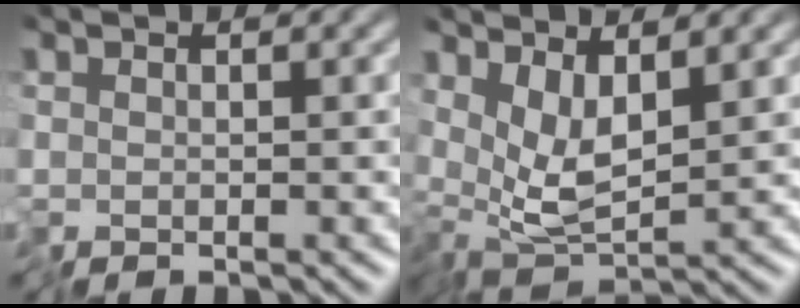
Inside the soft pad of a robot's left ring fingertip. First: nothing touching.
{"total": 4.2, "force": [1.2, 1.5, 3.7], "torque": [-0.081, -0.008, 0.024]}